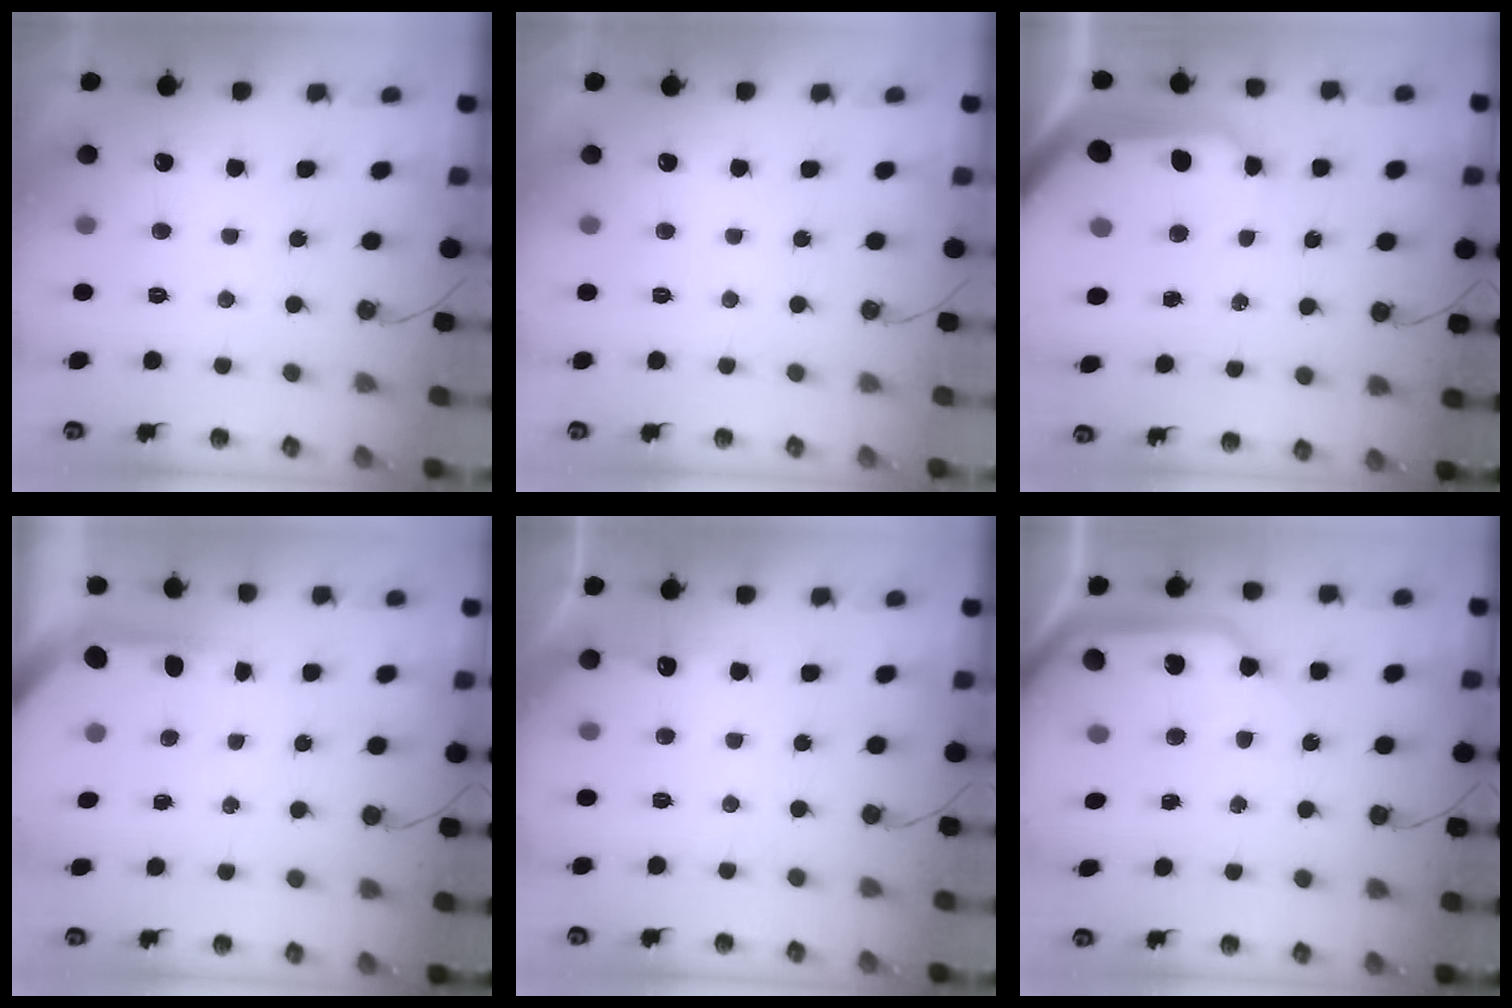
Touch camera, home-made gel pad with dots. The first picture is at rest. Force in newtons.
{"total": 0.0}
{"total": 18.2, "press": 18.1, "slide": 2.2}
{"total": 3.9, "press": 3.8, "slide": 0.3}
{"total": 2.8, "press": 2.8, "slide": 0.4}
{"total": 14.1, "press": 14.1, "slide": 1.0}